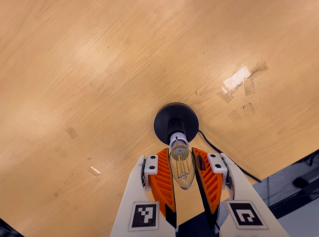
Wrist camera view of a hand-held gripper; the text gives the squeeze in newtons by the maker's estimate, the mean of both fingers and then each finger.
{"total": 10.1, "left": 9.2, "right": 11.0}